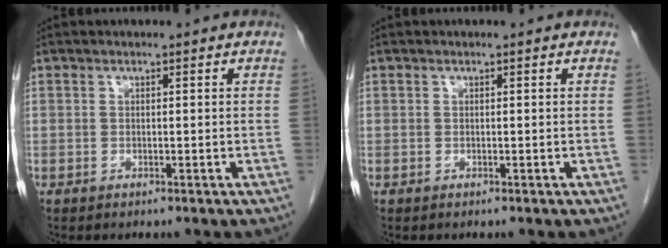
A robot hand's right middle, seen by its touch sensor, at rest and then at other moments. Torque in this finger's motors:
{"motor_torque": [0.00, 0.00, 0.00, 0.00]}